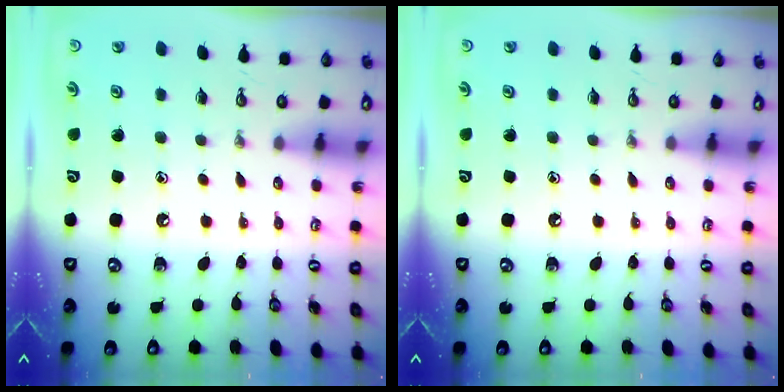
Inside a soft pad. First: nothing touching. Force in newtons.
{"total": 0.0}